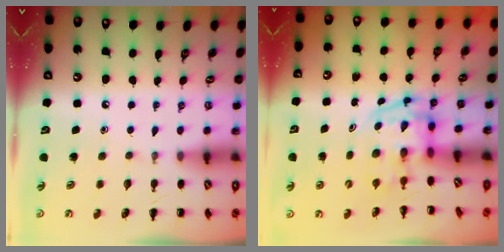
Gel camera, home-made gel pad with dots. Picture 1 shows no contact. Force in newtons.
{"total": 3.6, "press": 3.6, "slide": 0.6}